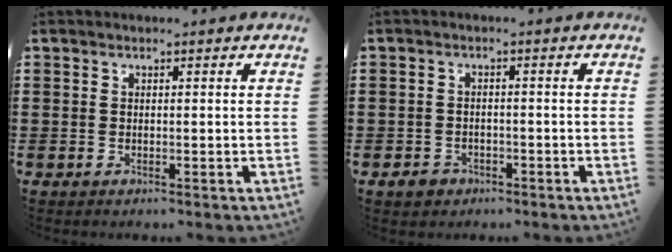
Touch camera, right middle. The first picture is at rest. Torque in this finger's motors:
{"motor_torque": [1.77, 0.17, 0.14, 0.03]}